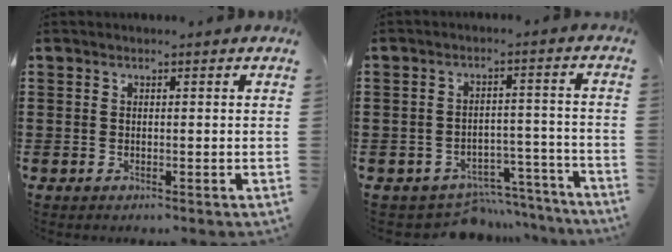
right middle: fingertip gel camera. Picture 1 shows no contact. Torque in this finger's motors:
{"motor_torque": [-0.08, 0.16, 0.06, 0.00]}